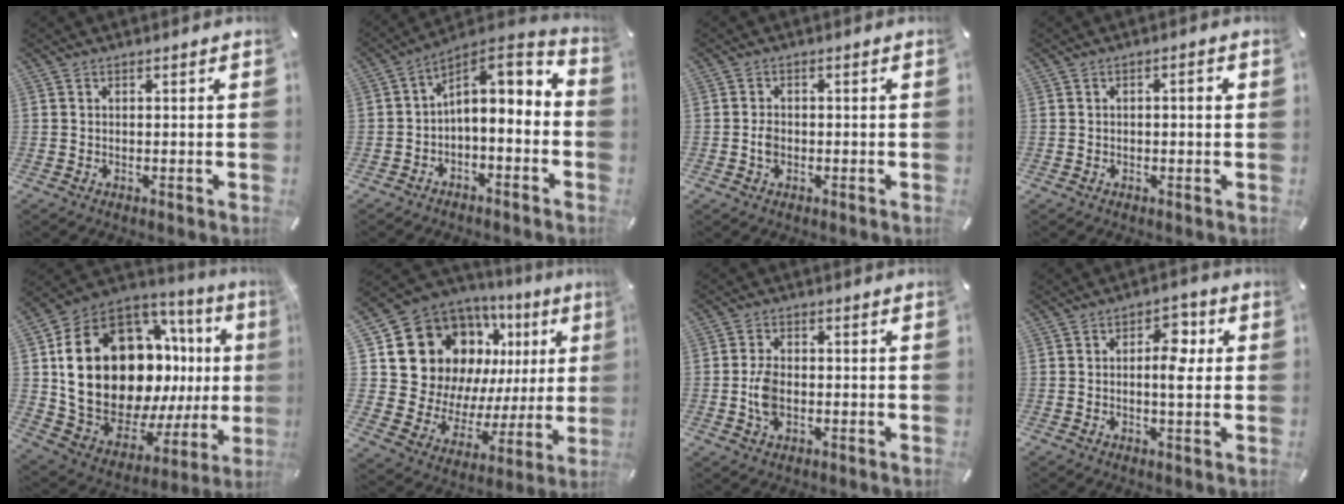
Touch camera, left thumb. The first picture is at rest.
{"total": 5.3, "force": [0.6, 3.7, 3.8], "torque": [-0.047, -0.028, 0.003]}
{"total": 2.0, "force": [-0.5, 1.5, 1.3], "torque": [-0.024, 0.003, -0.008]}
{"total": 2.0, "force": [0.2, 0.8, 1.8], "torque": [-0.025, 0.001, -0.001]}
{"total": 27.5, "force": [6.6, 18.0, 19.7], "torque": [-0.364, -0.077, 0.153]}
{"total": 20.1, "force": [9.7, 14.8, 9.5], "torque": [-0.153, -0.062, 0.201]}
{"total": 5.1, "force": [-0.9, 3.1, 3.9], "torque": [-0.089, 0.000, -0.018]}
{"total": 7.0, "force": [0.7, 3.4, 6.0], "torque": [-0.076, -0.002, 0.003]}